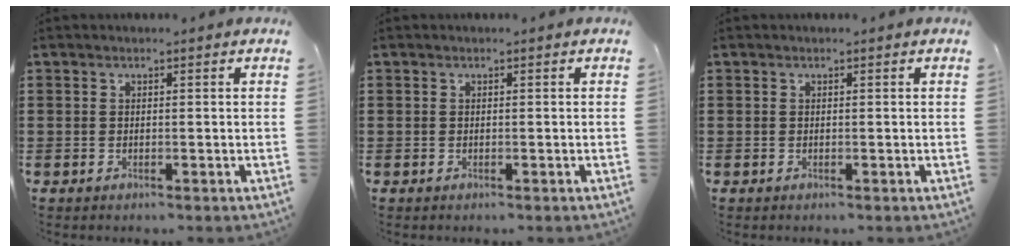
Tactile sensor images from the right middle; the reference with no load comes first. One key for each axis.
{"total": 0.0}
{"total": 0.0}